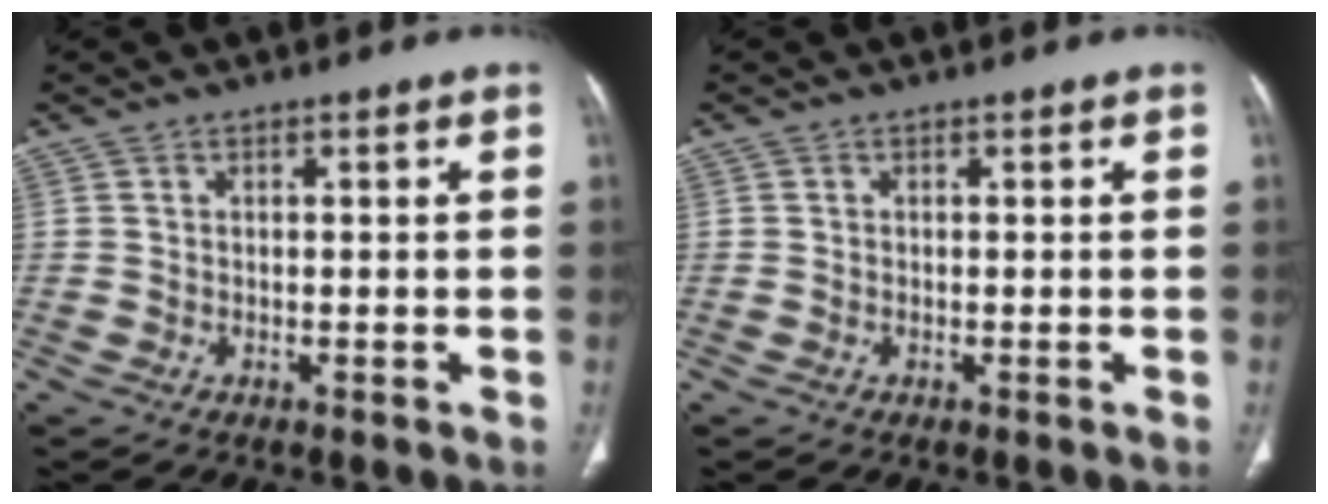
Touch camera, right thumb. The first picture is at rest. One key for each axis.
{"total": 0.0}